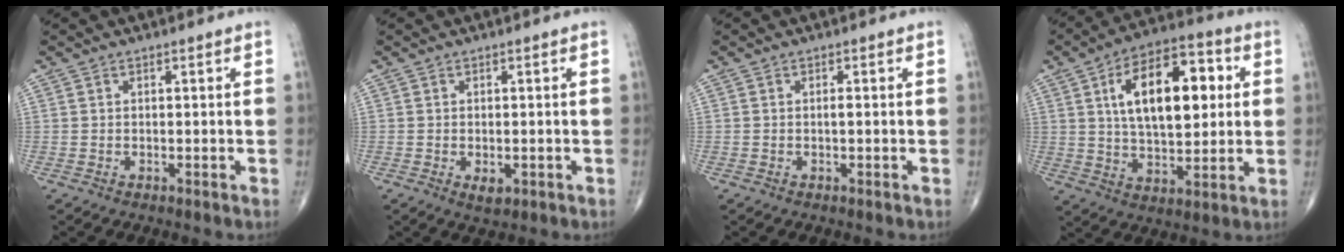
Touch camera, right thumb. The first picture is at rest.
{"total": 2.4, "force": [-0.7, 1.4, 1.8], "torque": [-0.022, -0.002, -0.006]}
{"total": 0.5, "force": [-0.1, 0.1, 0.5], "torque": [-0.011, 0.000, -0.003]}
{"total": 18.6, "force": [4.2, 9.4, 15.5], "torque": [-0.223, 0.008, 0.065]}